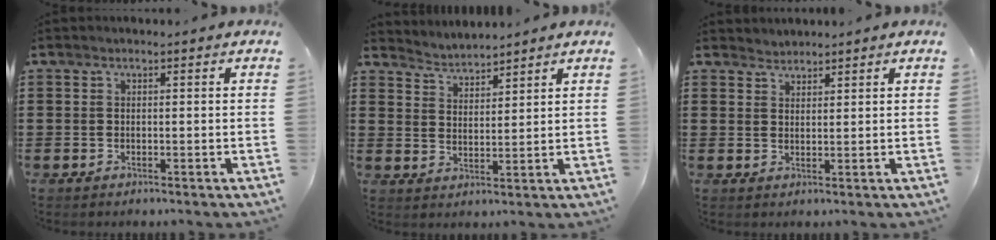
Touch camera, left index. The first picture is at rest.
{"total": 3.3, "force": [3.2, 0.0, -0.7], "torque": [0.000, -0.015, 0.058]}
{"total": 1.6, "force": [1.5, 0.2, -0.5], "torque": [0.004, 0.002, 0.032]}